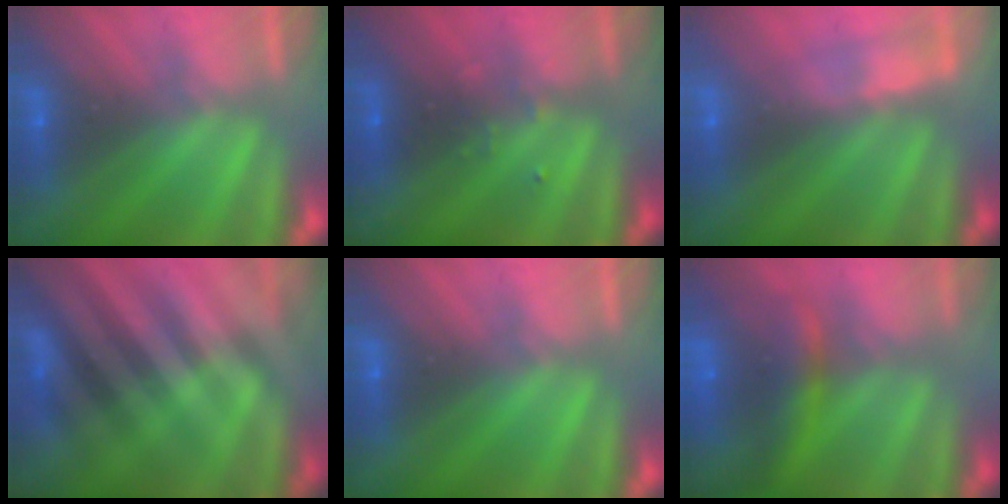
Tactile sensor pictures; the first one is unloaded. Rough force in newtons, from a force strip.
{"total": 2.4}
{"total": 3.0}
{"total": 2.5}
{"total": 0.0}
{"total": 8.2}